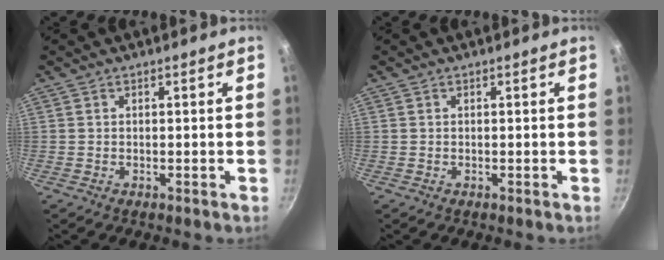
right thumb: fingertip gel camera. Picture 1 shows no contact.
{"total": 0.0}